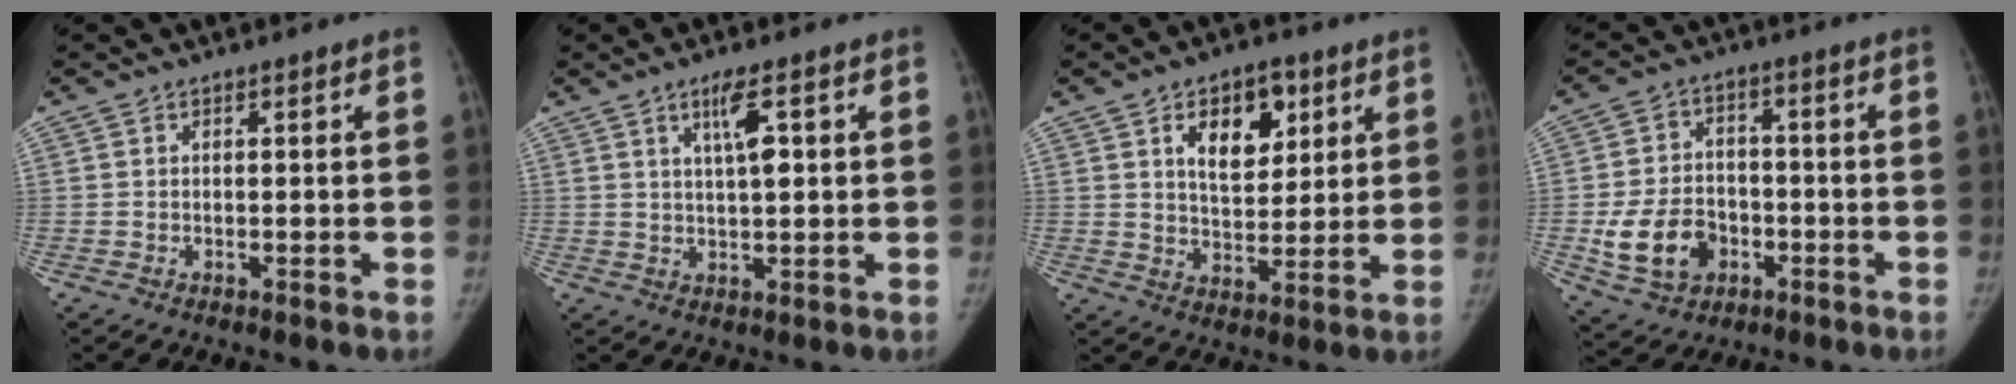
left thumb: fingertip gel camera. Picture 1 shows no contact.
{"total": 5.2, "force": [1.8, 1.3, 4.6], "torque": [-0.080, -0.004, 0.034]}
{"total": 10.8, "force": [4.6, 6.4, 7.4], "torque": [-0.074, -0.022, 0.074]}
{"total": 11.3, "force": [-3.4, 8.6, 6.4], "torque": [-0.098, 0.019, -0.052]}